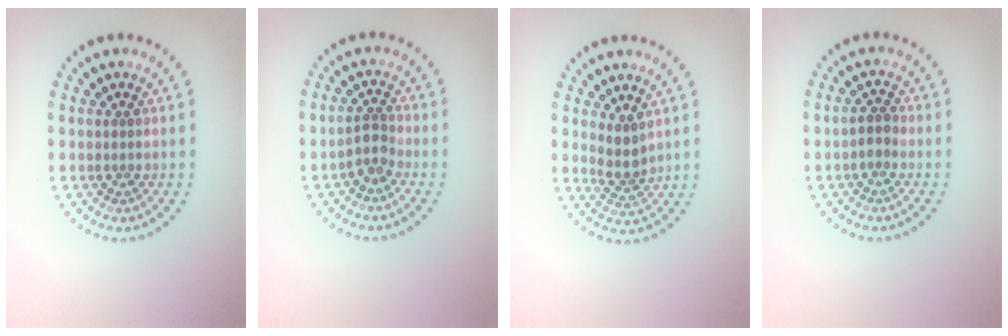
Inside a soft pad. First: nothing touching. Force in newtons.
{"total": 1.8, "press": 1.5, "slide": 1.1}
{"total": 2.2, "press": 1.7, "slide": 1.3}
{"total": 1.2, "press": 1.1, "slide": 0.6}